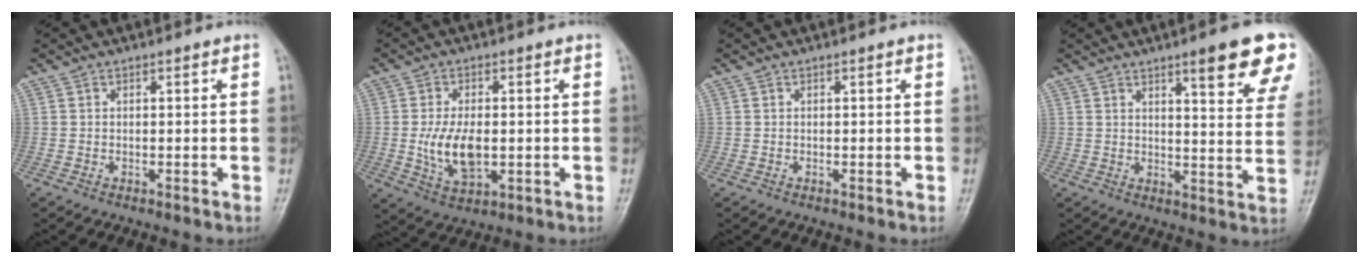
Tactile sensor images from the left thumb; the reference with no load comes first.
{"total": 8.6, "force": [-0.7, 4.8, 7.2], "torque": [-0.128, -0.008, -0.005]}
{"total": 0.0}
{"total": 13.9, "force": [8.4, 2.6, 10.7], "torque": [-0.108, -0.040, 0.102]}